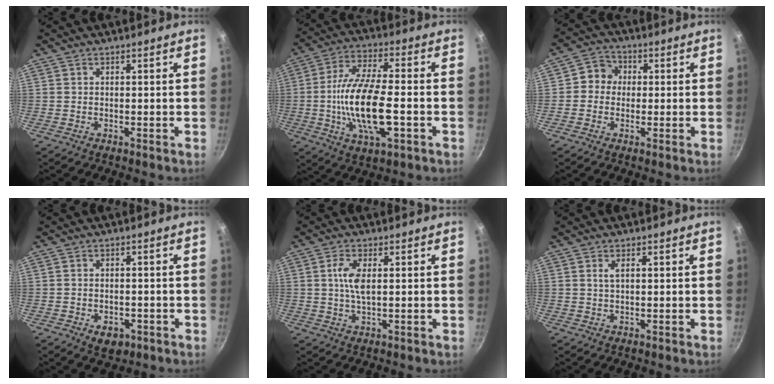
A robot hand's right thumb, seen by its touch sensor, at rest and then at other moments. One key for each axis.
{"total": 17.0, "fx": -3.2, "fy": 6.4, "fz": 15.4, "tx": -0.287, "ty": 0.017, "tz": -0.068}
{"total": 5.5, "fx": 0.3, "fy": 5.1, "fz": 2.0, "tx": 0.002, "ty": 0.011, "tz": -0.011}
{"total": 4.3, "fx": -1.6, "fy": 2.8, "fz": 2.9, "tx": -0.037, "ty": 0.003, "tz": -0.014}
{"total": 4.9, "fx": 0.8, "fy": 1.8, "fz": 4.5, "tx": -0.100, "ty": 0.003, "tz": 0.015}
{"total": 2.0, "fx": 0.6, "fy": 0.9, "fz": 1.6, "tx": -0.028, "ty": 0.002, "tz": 0.013}